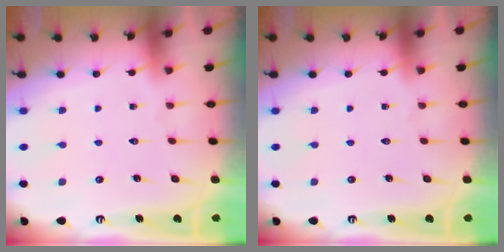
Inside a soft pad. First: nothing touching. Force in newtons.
{"total": 0.0}